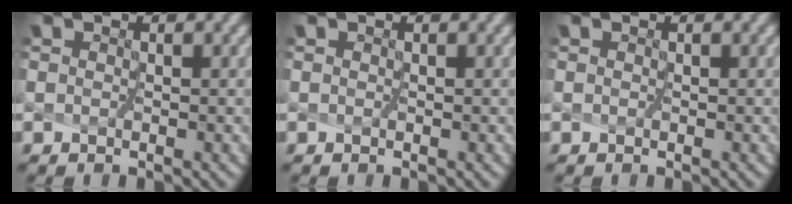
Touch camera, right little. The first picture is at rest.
{"total": 0.0}
{"total": 0.0}